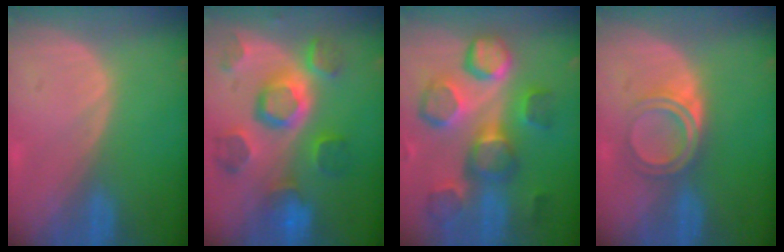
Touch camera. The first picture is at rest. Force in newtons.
{"total": 11.3, "press": 10.0, "slide": 5.3}
{"total": 11.6, "press": 10.9, "slide": 4.0}
{"total": 5.0, "press": 4.3, "slide": 2.6}